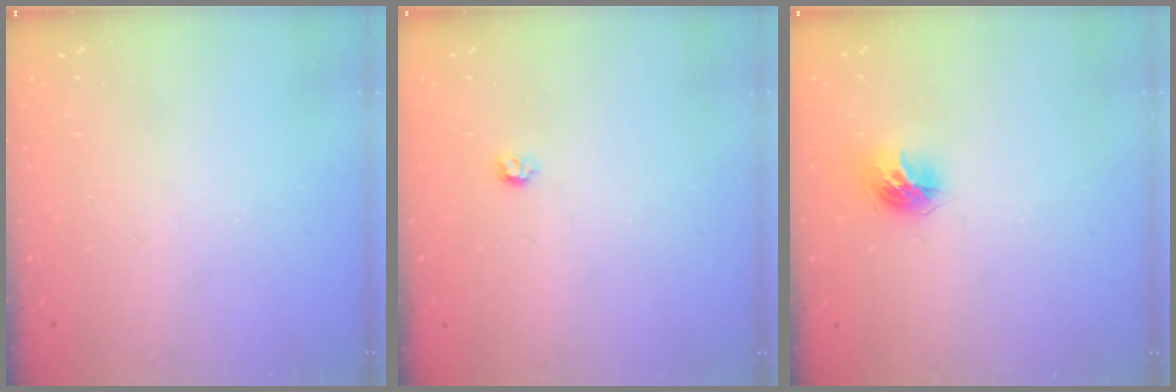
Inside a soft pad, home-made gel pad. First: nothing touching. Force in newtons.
{"total": 3.5, "press": 3.5, "slide": 0.5}
{"total": 9.5, "press": 9.5, "slide": 0.4}